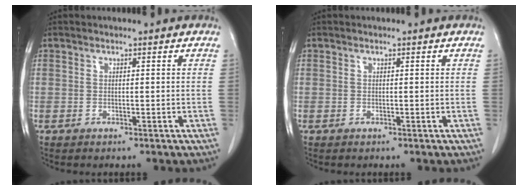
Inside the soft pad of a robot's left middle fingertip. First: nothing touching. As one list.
[{"total": 0.0}]